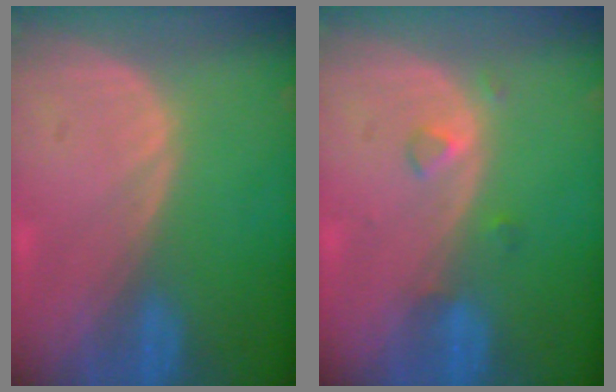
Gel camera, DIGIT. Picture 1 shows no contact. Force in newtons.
{"total": 1.8, "press": 1.8, "slide": 0.1}